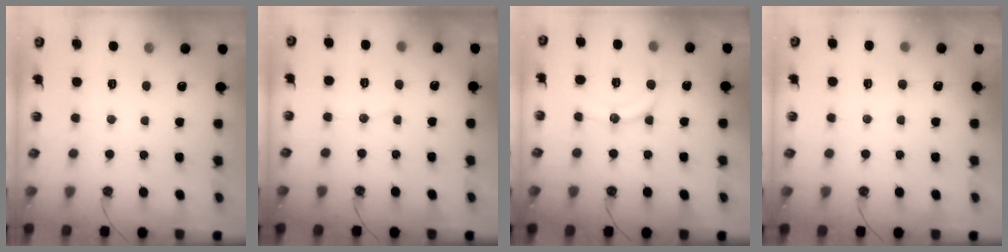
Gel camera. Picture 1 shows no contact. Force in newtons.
{"total": 3.7, "press": 3.7, "slide": 0.2}
{"total": 10.6, "press": 10.6, "slide": 0.3}
{"total": 4.5, "press": 4.4, "slide": 1.0}